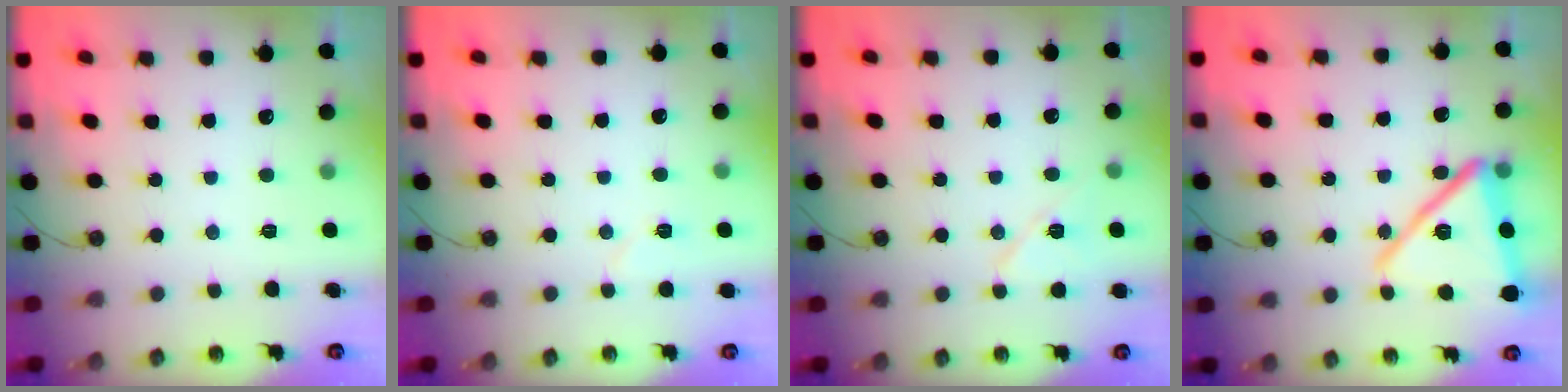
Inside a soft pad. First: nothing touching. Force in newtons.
{"total": 5.4, "press": 5.2, "slide": 1.4}
{"total": 8.1, "press": 8.1, "slide": 1.1}
{"total": 20.2, "press": 19.7, "slide": 4.7}